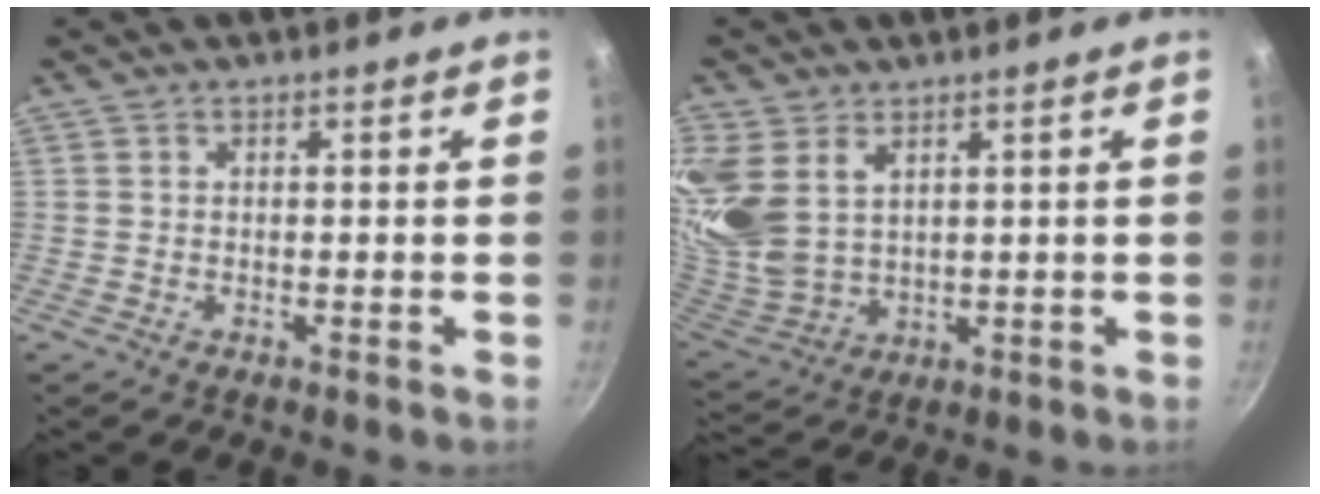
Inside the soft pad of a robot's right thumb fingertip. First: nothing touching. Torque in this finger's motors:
{"motor_torque": [0.09, 2.96, 0.85, 1.12, 0.23]}